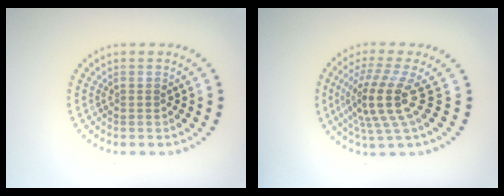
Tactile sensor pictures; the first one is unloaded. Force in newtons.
{"total": 4.5, "press": 3.4, "slide": 3.0}